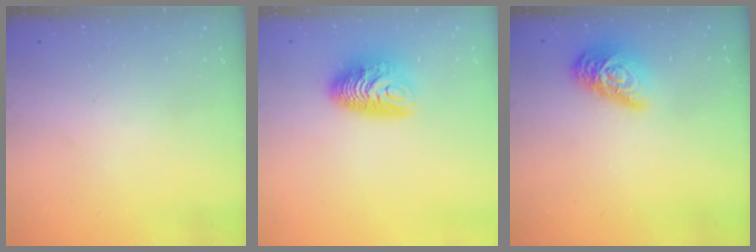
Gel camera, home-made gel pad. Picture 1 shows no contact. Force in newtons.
{"total": 10.3, "press": 10.3, "slide": 0.5}
{"total": 13.1, "press": 13.1, "slide": 0.6}